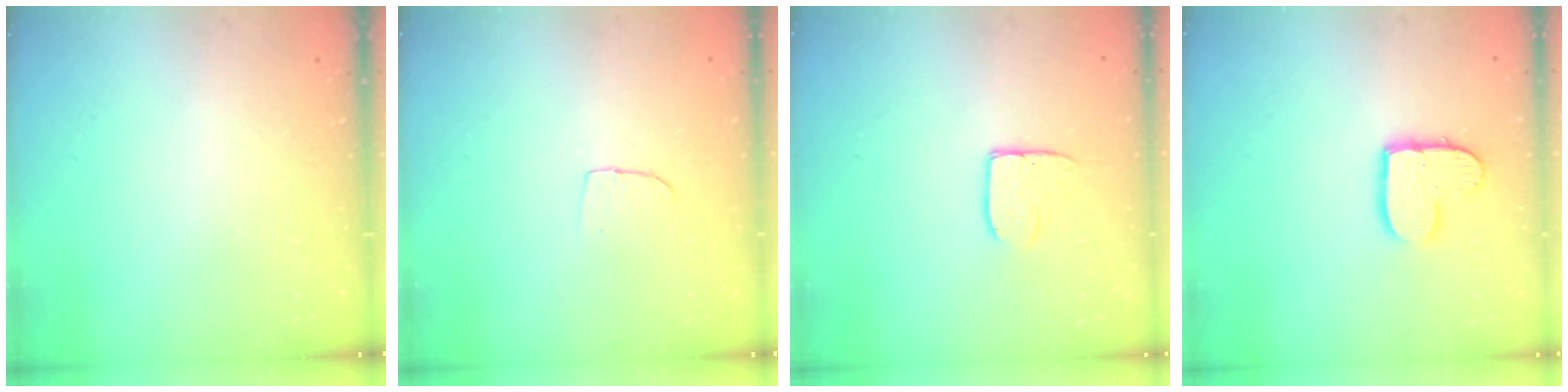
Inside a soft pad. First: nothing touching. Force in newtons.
{"total": 3.8, "press": 3.8, "slide": 0.4}
{"total": 7.9, "press": 7.9, "slide": 0.6}
{"total": 10.1, "press": 10.1, "slide": 0.7}